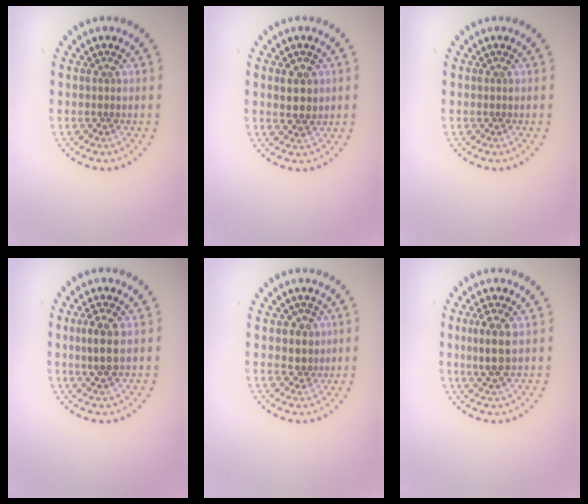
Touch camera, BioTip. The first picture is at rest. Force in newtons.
{"total": 2.3, "press": 2.2, "slide": 0.6}
{"total": 0.0}
{"total": 2.4, "press": 2.3, "slide": 0.7}
{"total": 1.8, "press": 1.5, "slide": 1.1}
{"total": 2.7, "press": 2.6, "slide": 0.8}